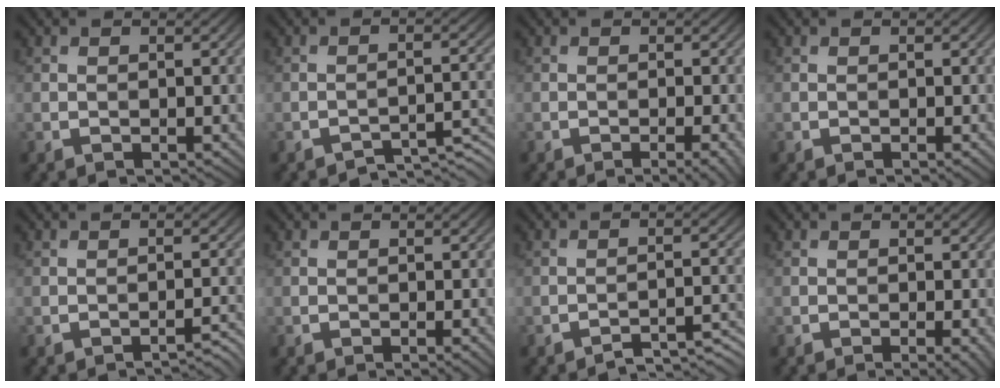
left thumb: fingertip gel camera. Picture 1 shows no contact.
{"total": 3.7, "force": [-3.3, 0.5, 1.6], "torque": [-0.021, 0.007, -0.049]}
{"total": 2.7, "force": [-1.4, 0.5, 2.3], "torque": [-0.027, 0.006, -0.023]}
{"total": 0.6, "force": [-0.3, 0.0, 0.5], "torque": [-0.009, -0.002, -0.007]}
{"total": 2.7, "force": [-2.3, 0.3, 1.4], "torque": [-0.014, 0.012, -0.037]}
{"total": 1.0, "force": [-0.4, 0.1, 0.8], "torque": [-0.013, -0.002, -0.010]}
{"total": 4.4, "force": [-3.7, 0.6, 2.3], "torque": [-0.032, 0.009, -0.054]}
{"total": 2.1, "force": [-0.9, 0.3, 1.8], "torque": [-0.025, 0.002, -0.017]}